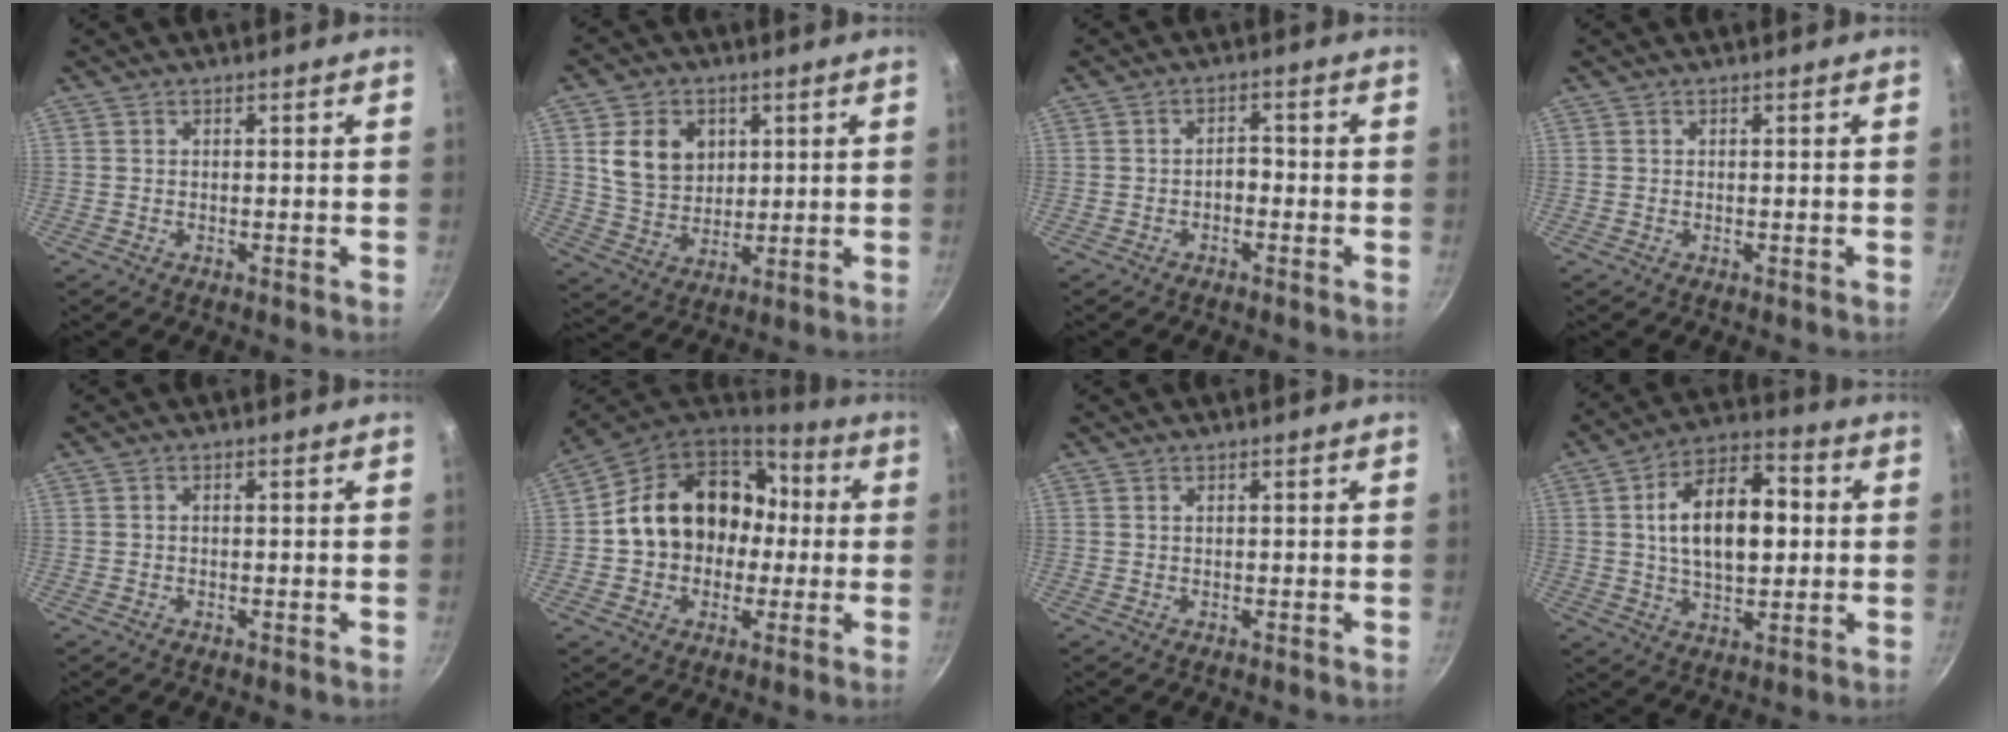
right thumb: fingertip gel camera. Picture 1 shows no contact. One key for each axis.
{"total": 10.7, "fx": 3.2, "fy": 8.5, "fz": 5.7, "tx": -0.066, "ty": -0.014, "tz": 0.069}
{"total": 2.4, "fx": -0.9, "fy": 1.5, "fz": 1.6, "tx": -0.013, "ty": 0.014, "tz": -0.020}
{"total": 0.0}
{"total": 0.0}
{"total": 18.8, "fx": -0.6, "fy": 14.7, "fz": 11.6, "tx": -0.152, "ty": 0.046, "tz": -0.012}
{"total": 0.0}
{"total": 16.1, "fx": 1.9, "fy": 8.9, "fz": 13.3, "tx": -0.196, "ty": 0.017, "tz": 0.026}